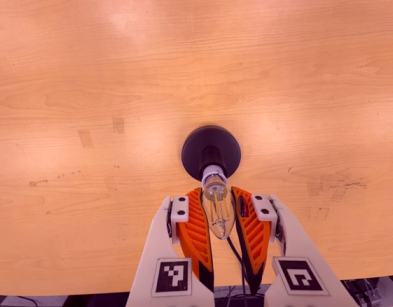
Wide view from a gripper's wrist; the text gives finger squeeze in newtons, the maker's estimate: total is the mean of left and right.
{"total": 21.9, "left": 22.5, "right": 21.4}